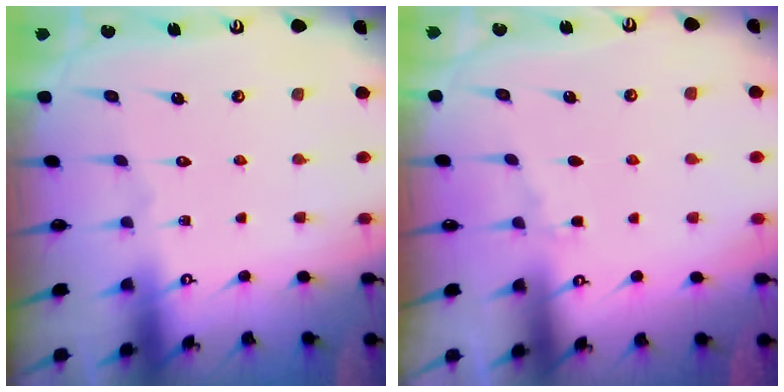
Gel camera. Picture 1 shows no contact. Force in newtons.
{"total": 2.8, "press": 2.7, "slide": 0.4}